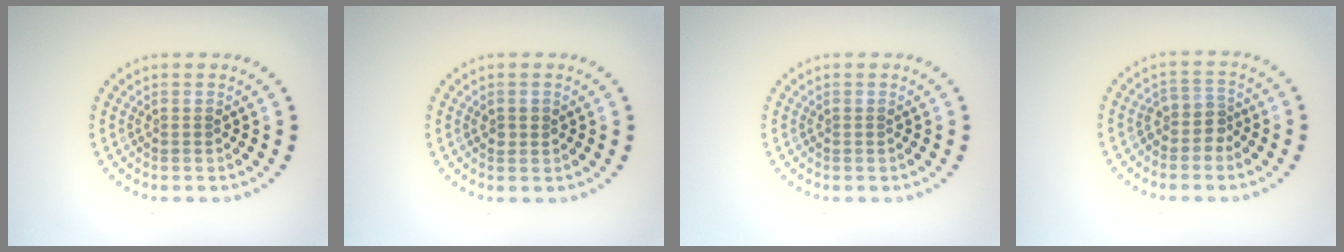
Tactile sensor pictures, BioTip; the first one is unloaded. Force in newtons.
{"total": 1.0, "press": 1.0, "slide": 0.1}
{"total": 0.0}
{"total": 2.0, "press": 1.6, "slide": 1.2}